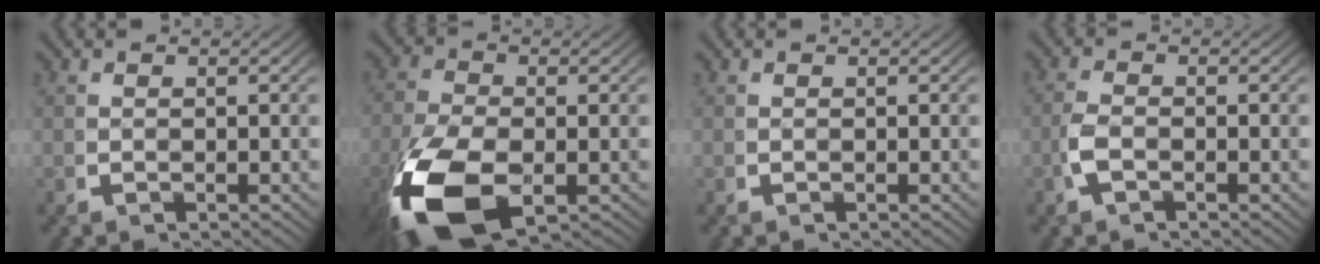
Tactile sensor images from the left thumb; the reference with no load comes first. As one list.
[{"total": 10.1, "force": [-3.5, 5.8, 7.6], "torque": [-0.177, -0.038, -0.041]}, {"total": 0.0}, {"total": 1.9, "force": [-0.9, 1.1, 1.3], "torque": [-0.039, -0.006, -0.018]}]